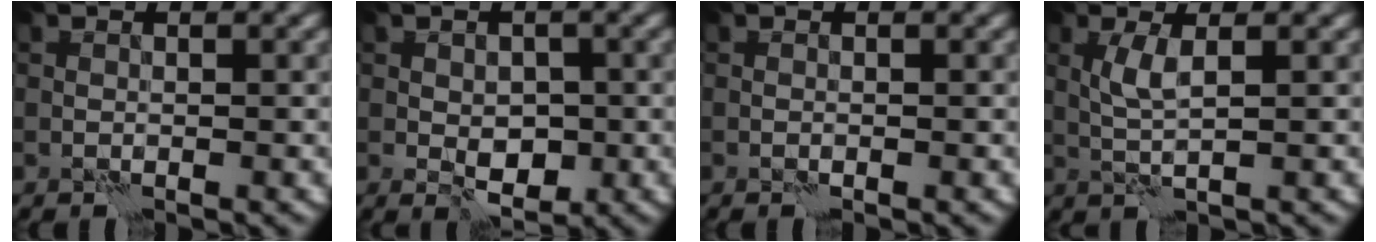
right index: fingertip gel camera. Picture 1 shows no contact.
{"total": 3.3, "force": [-0.7, 2.2, 2.3], "torque": [-0.030, -0.005, -0.012]}
{"total": 0.0}
{"total": 2.1, "force": [0.6, 0.1, 2.0], "torque": [-0.048, 0.005, 0.013]}